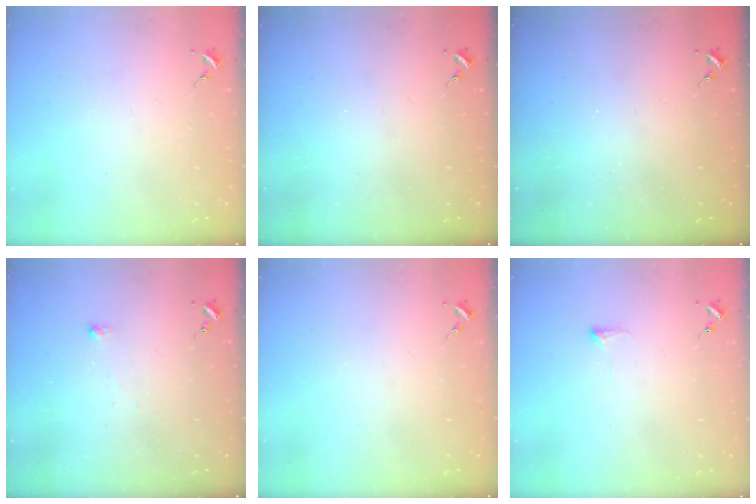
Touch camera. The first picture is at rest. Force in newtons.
{"total": 0.0}
{"total": 0.0}
{"total": 2.5, "press": 2.5, "slide": 0.2}
{"total": 0.0}
{"total": 3.9, "press": 3.8, "slide": 1.0}